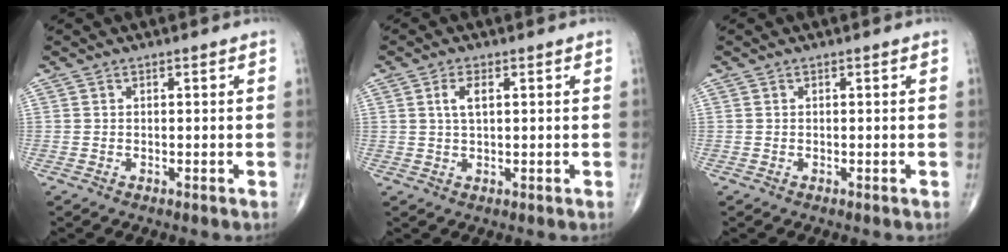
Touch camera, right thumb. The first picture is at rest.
{"total": 3.2, "force": [0.9, 1.3, 2.8], "torque": [-0.058, 0.003, 0.018]}
{"total": 0.0}